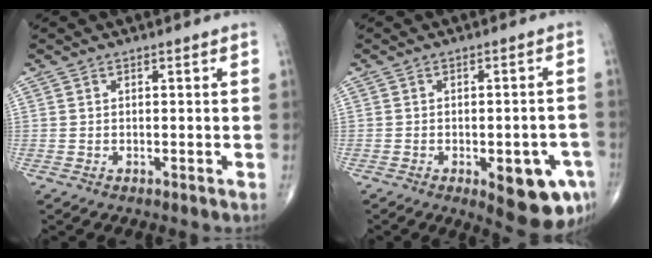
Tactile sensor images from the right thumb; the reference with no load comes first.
{"total": 11.4, "force": [-4.6, 4.3, 9.5], "torque": [-0.094, 0.011, -0.048]}